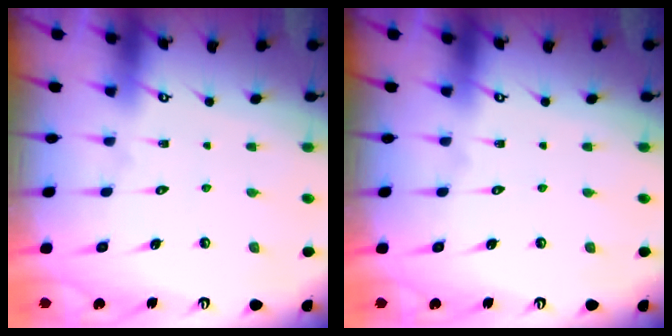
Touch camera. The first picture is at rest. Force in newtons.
{"total": 0.0}